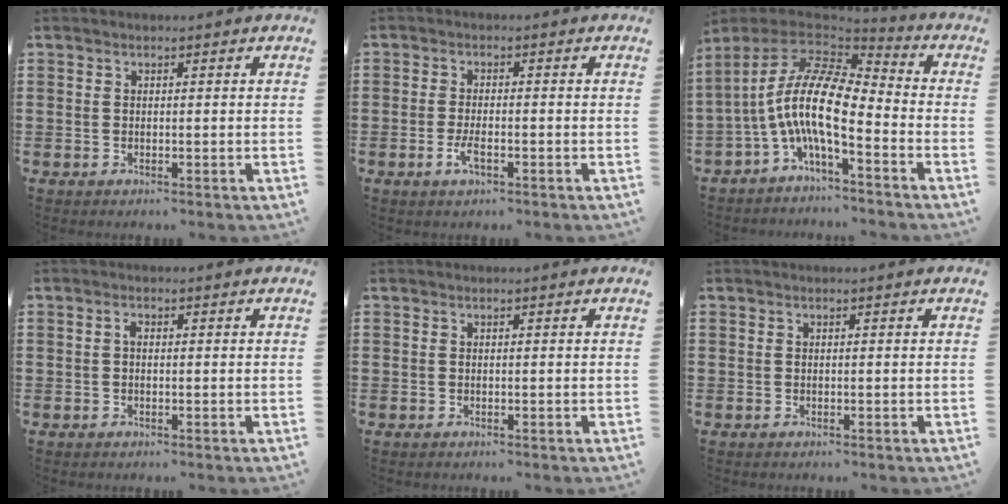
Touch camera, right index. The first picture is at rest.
{"total": 2.7, "force": [-1.2, 0.8, 2.3], "torque": [-0.053, -0.004, -0.027]}
{"total": 12.0, "force": [-1.9, 3.6, 11.3], "torque": [-0.256, -0.024, -0.051]}
{"total": 1.0, "force": [0.0, 0.5, 0.9], "torque": [-0.018, 0.002, -0.002]}
{"total": 0.0}
{"total": 0.0}